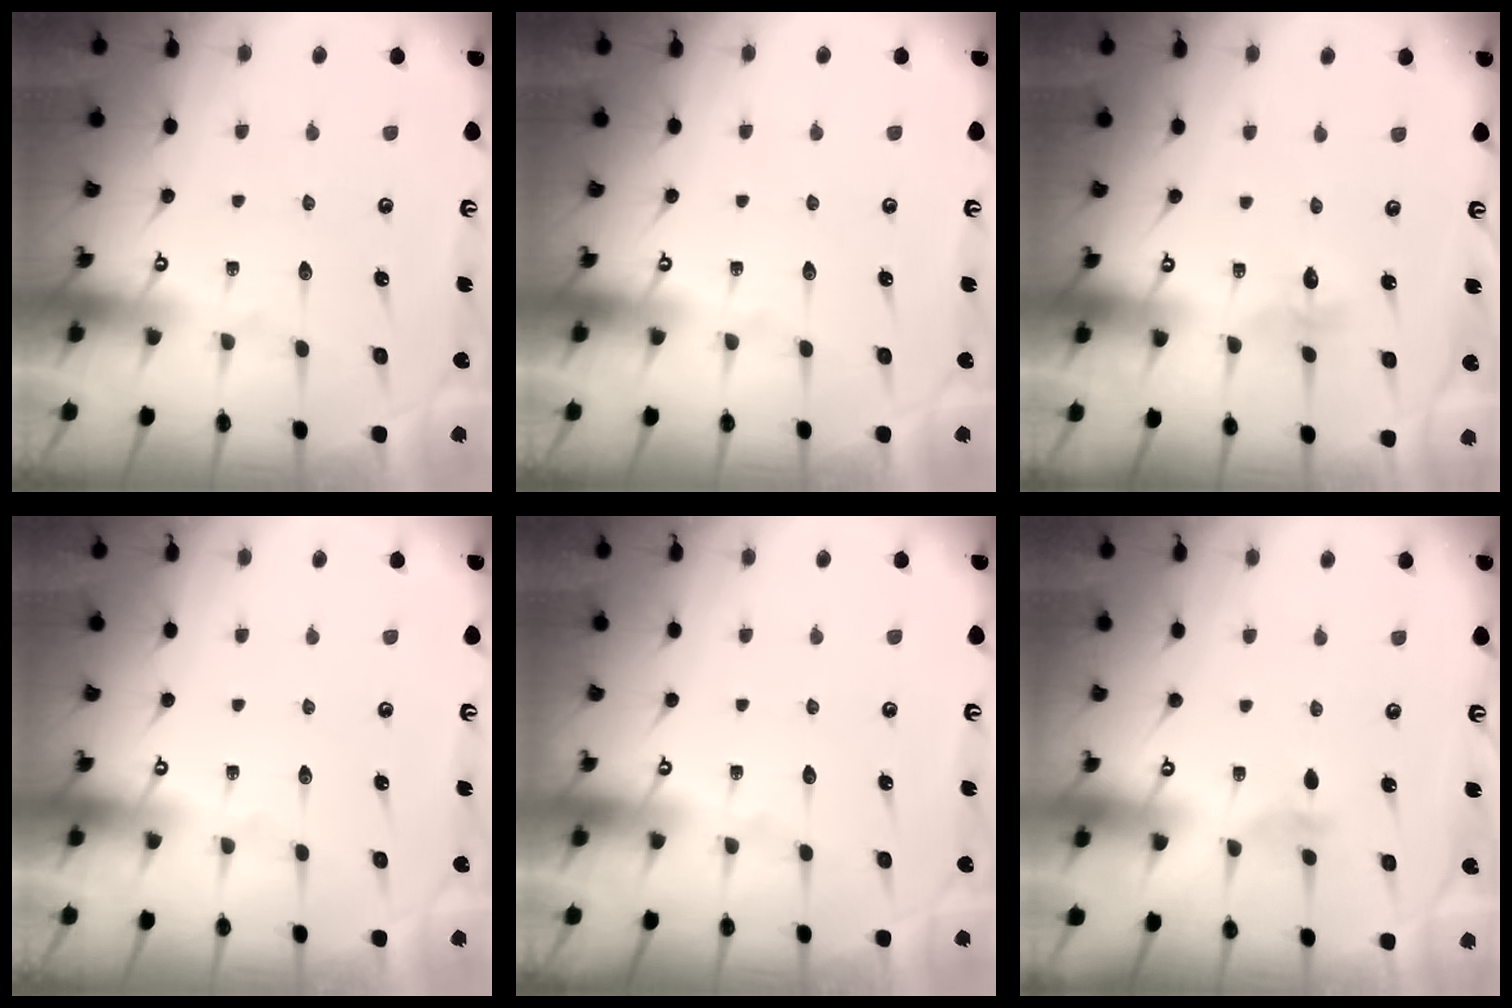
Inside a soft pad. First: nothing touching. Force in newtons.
{"total": 0.0}
{"total": 2.3, "press": 2.3, "slide": 0.2}
{"total": 0.0}
{"total": 0.0}
{"total": 2.9, "press": 2.8, "slide": 0.8}